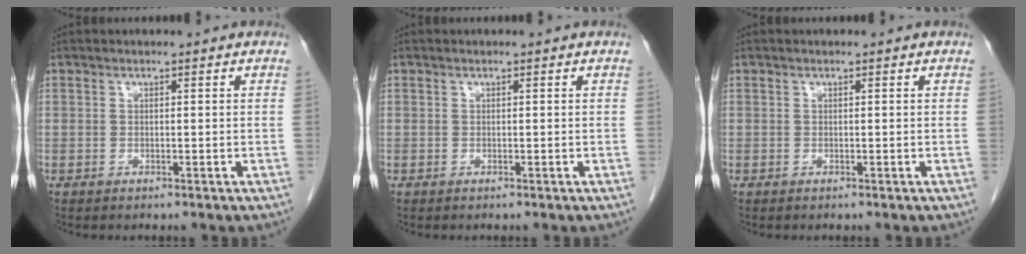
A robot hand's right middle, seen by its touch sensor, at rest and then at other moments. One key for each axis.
{"total": 0.0}
{"total": 0.0}